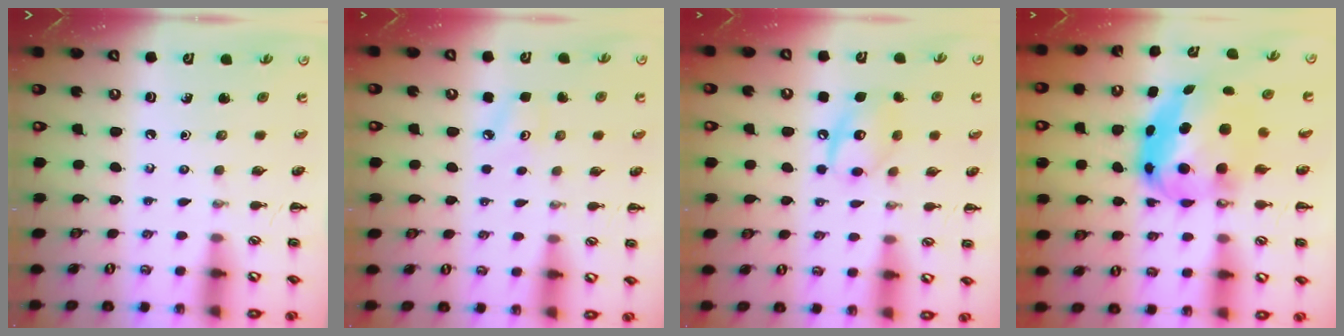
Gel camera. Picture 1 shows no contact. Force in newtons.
{"total": 6.1, "press": 5.8, "slide": 1.9}
{"total": 10.0, "press": 9.9, "slide": 1.1}
{"total": 9.2, "press": 8.8, "slide": 2.5}